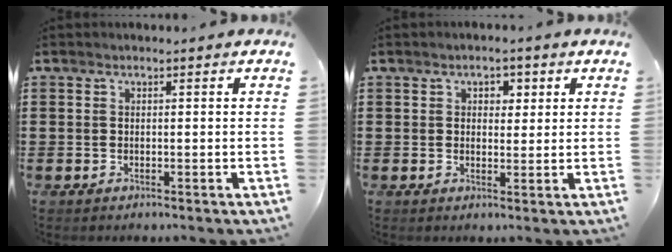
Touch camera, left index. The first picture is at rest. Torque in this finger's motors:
{"motor_torque": [0.51, -0.02, 0.06, 0.02]}